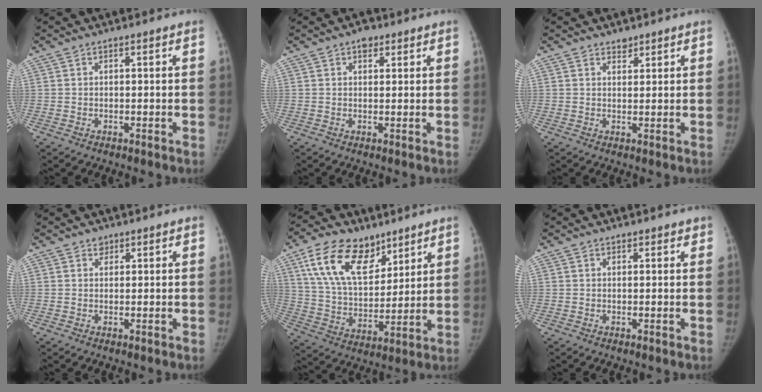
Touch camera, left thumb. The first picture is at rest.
{"total": 2.4, "force": [1.4, 1.6, 1.2], "torque": [-0.002, -0.003, 0.017]}
{"total": 1.6, "force": [1.3, 0.9, 0.2], "torque": [0.011, -0.009, 0.019]}
{"total": 1.3, "force": [0.8, 1.0, 0.2], "torque": [0.008, -0.005, 0.010]}
{"total": 17.8, "force": [10.0, 10.1, 10.7], "torque": [-0.154, -0.038, 0.189]}
{"total": 0.9, "force": [0.6, 0.6, 0.1], "torque": [0.007, -0.004, 0.005]}